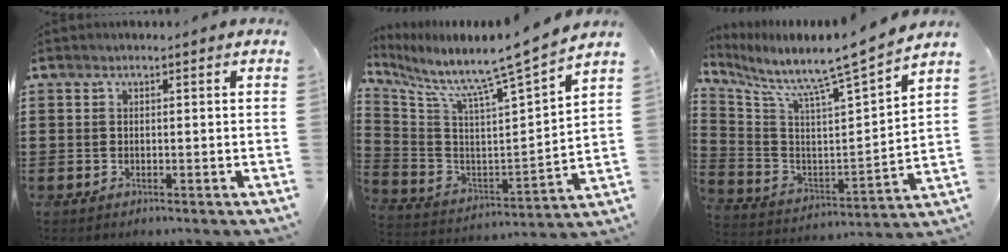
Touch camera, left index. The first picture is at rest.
{"total": 8.6, "force": [7.8, -0.8, 3.6], "torque": [-0.098, -0.078, 0.116]}
{"total": 8.1, "force": [7.5, -0.6, 3.0], "torque": [-0.087, -0.076, 0.111]}